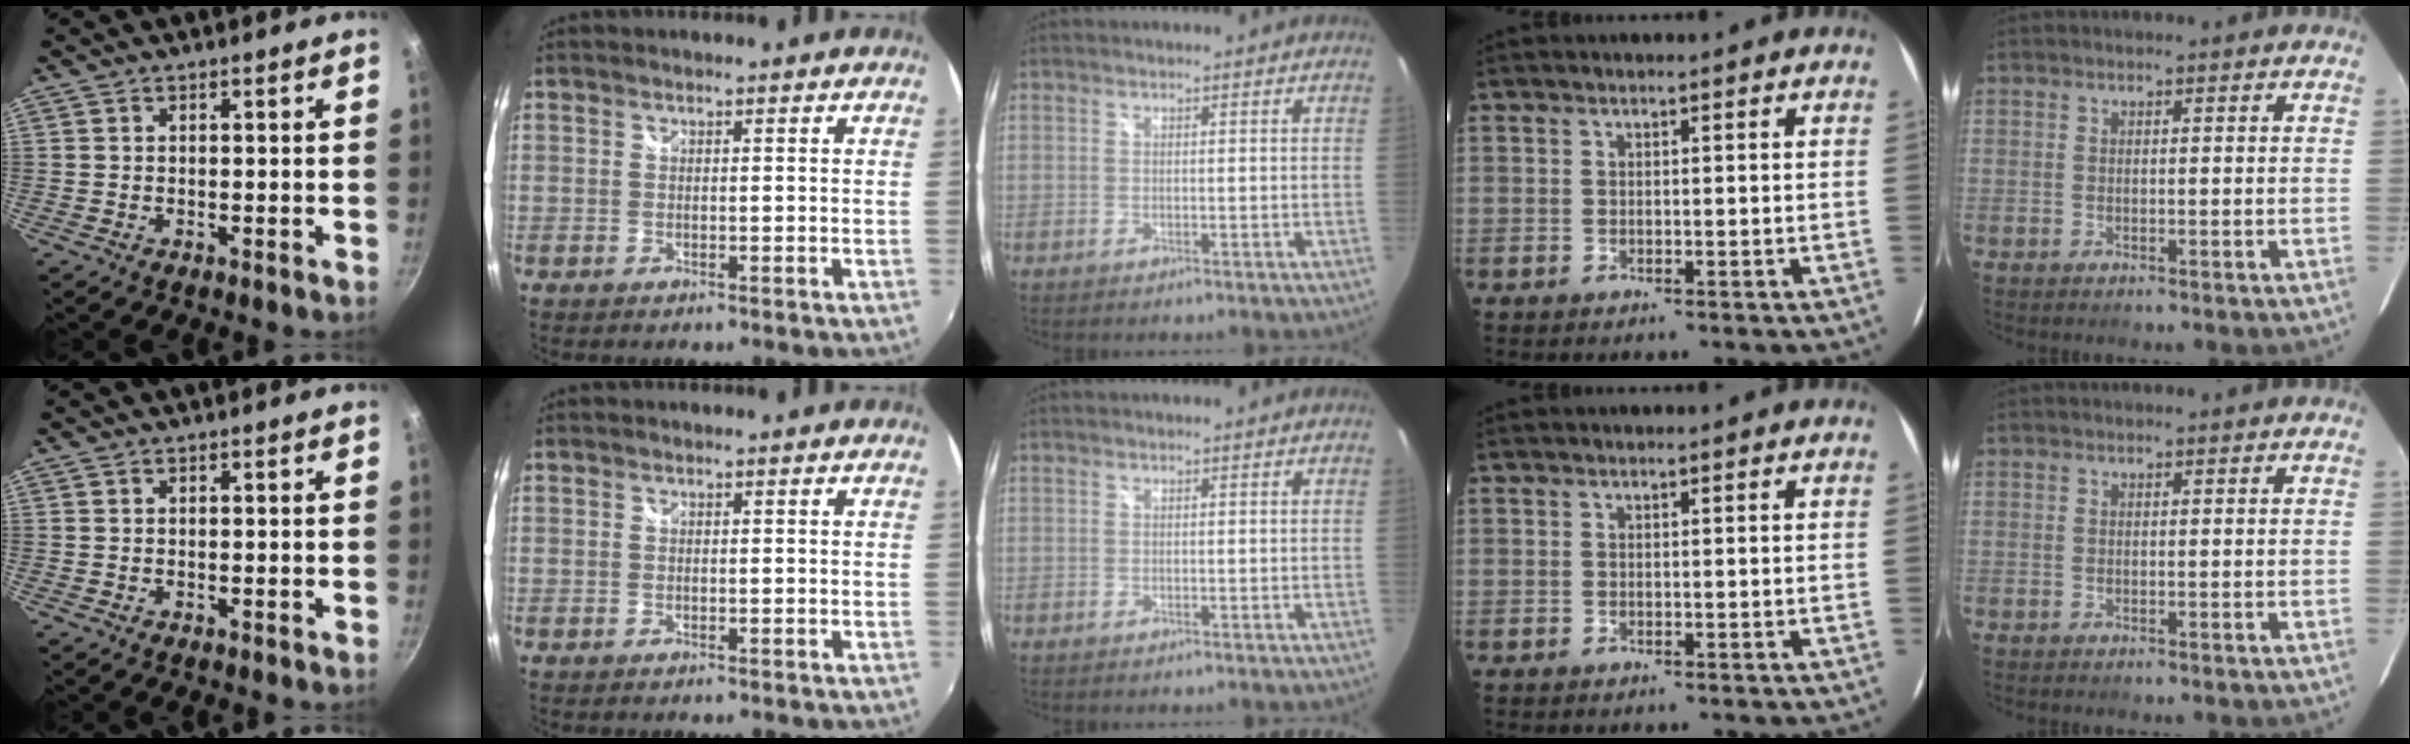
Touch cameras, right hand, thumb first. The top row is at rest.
{}